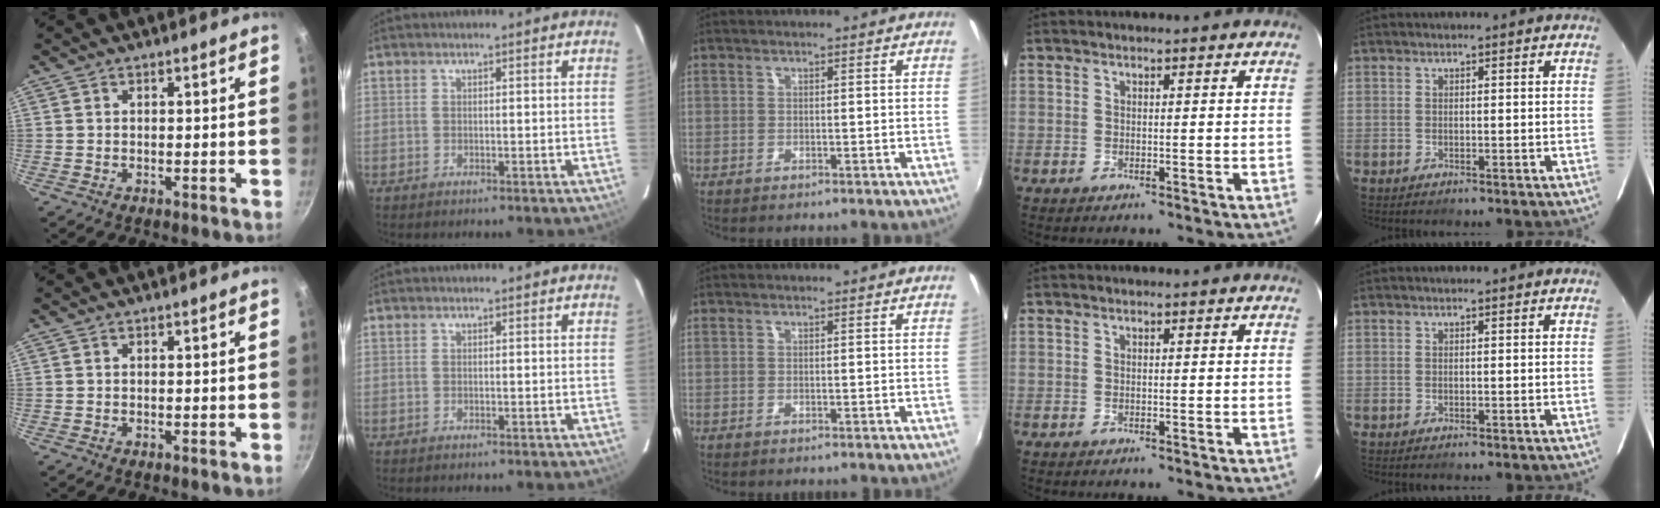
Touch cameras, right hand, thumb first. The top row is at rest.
{}